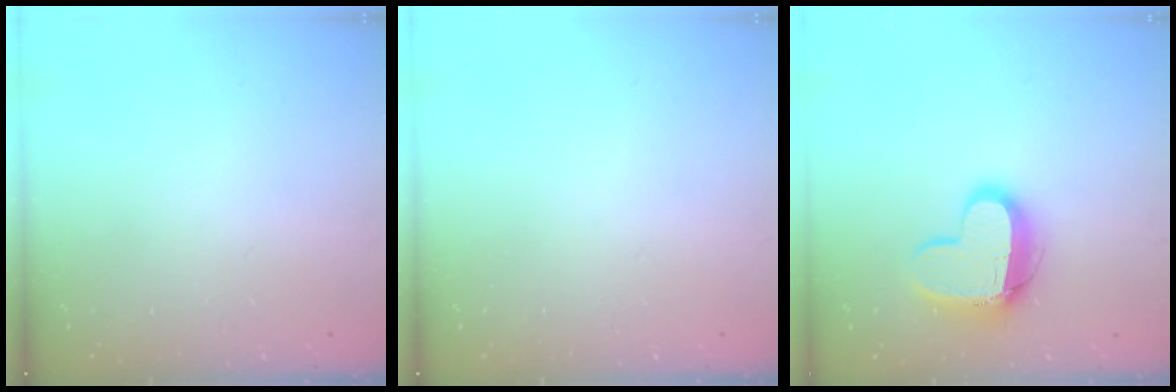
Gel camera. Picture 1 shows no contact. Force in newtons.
{"total": 0.0}
{"total": 12.9, "press": 12.9, "slide": 1.1}